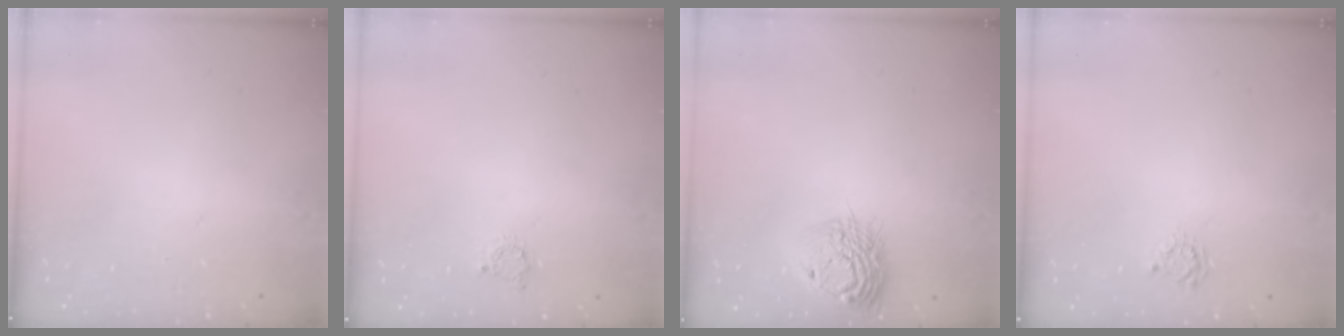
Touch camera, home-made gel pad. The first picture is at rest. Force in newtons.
{"total": 3.2, "press": 3.2, "slide": 0.3}
{"total": 15.0, "press": 15.0, "slide": 1.2}
{"total": 3.4, "press": 3.3, "slide": 0.4}